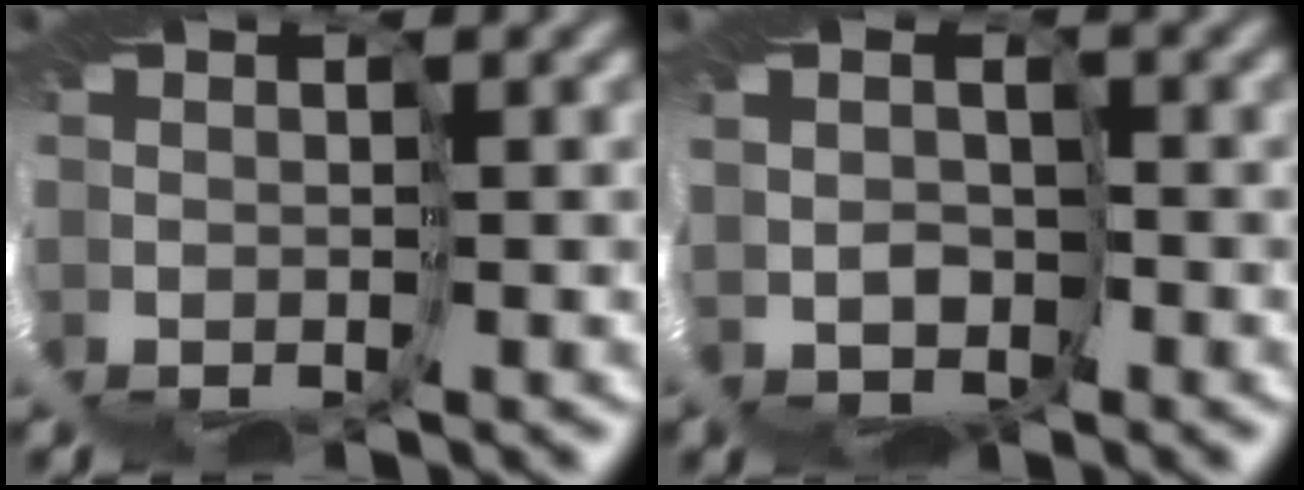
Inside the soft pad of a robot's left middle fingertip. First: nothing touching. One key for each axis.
{"total": 1.7, "fx": 1.3, "fy": 1.0, "fz": -0.5, "tx": 0.009, "ty": 0.004, "tz": 0.013}